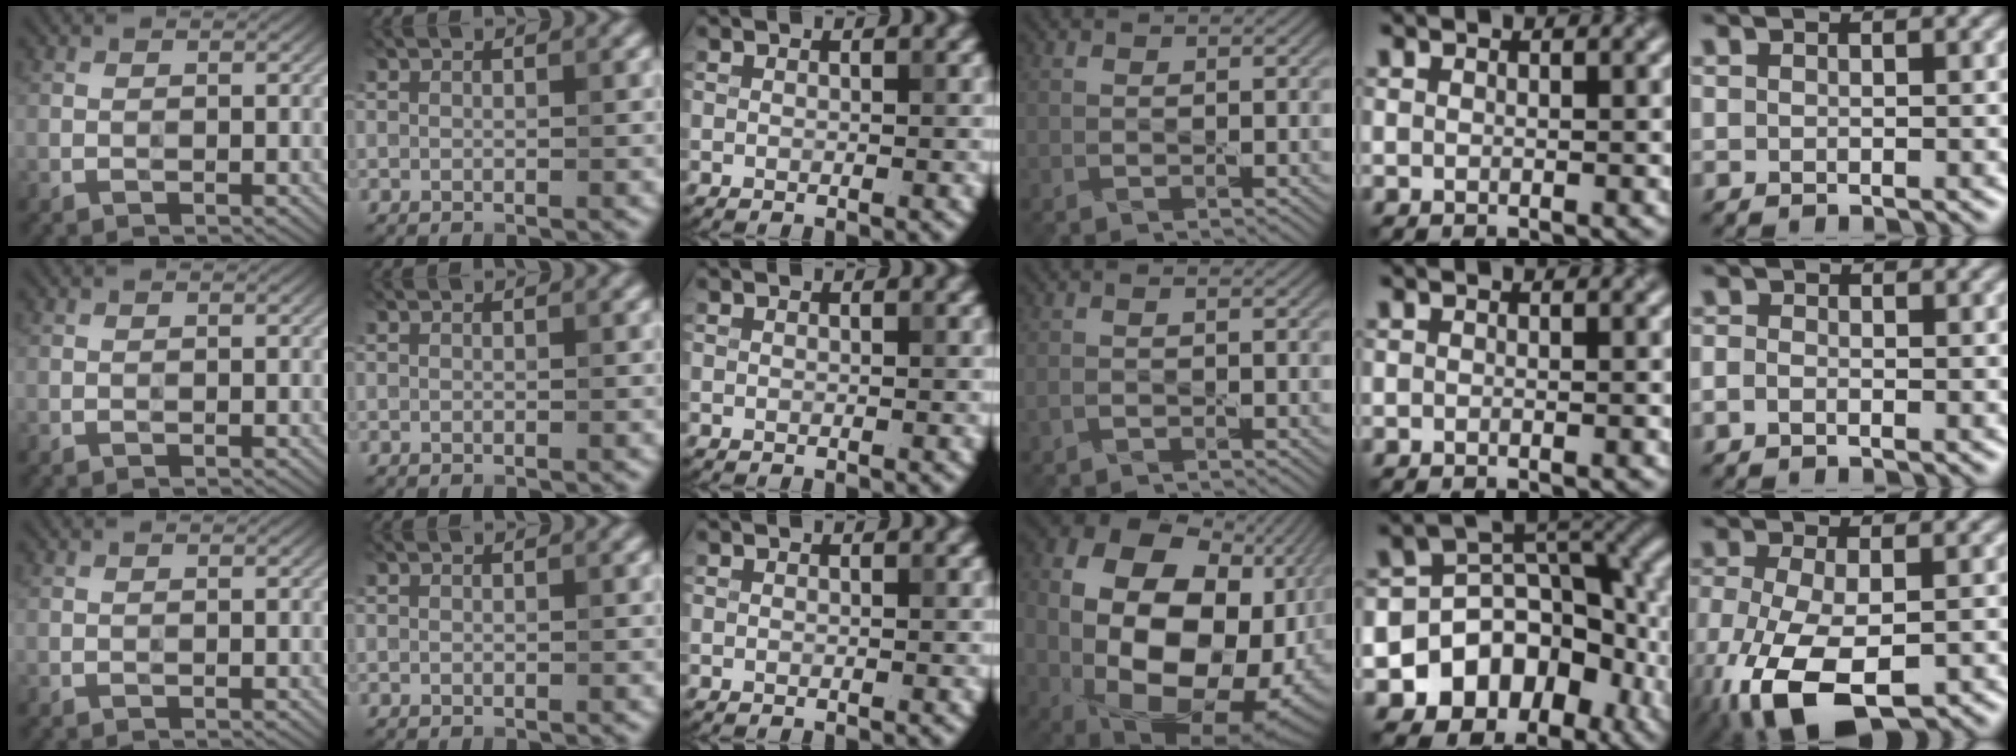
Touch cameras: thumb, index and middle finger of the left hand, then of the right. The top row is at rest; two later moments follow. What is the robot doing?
{"motion": "wipe", "object": "mirror"}